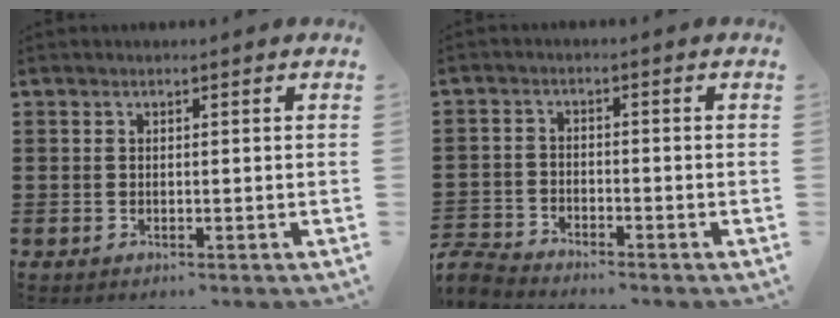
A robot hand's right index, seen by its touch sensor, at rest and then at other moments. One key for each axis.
{"total": 3.3, "fx": -3.3, "fy": 0.5, "fz": 0.1, "tx": -0.021, "ty": -0.003, "tz": -0.074}